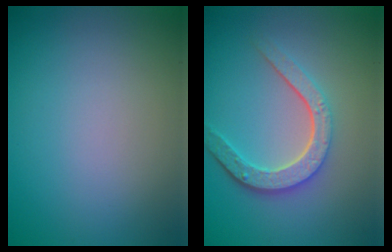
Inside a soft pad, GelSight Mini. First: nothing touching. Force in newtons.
{"total": 4.7, "press": 3.6, "slide": 3.1}